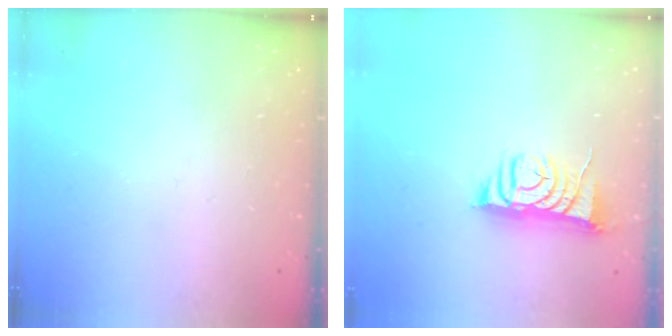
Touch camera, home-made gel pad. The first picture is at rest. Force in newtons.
{"total": 8.3, "press": 8.2, "slide": 1.0}